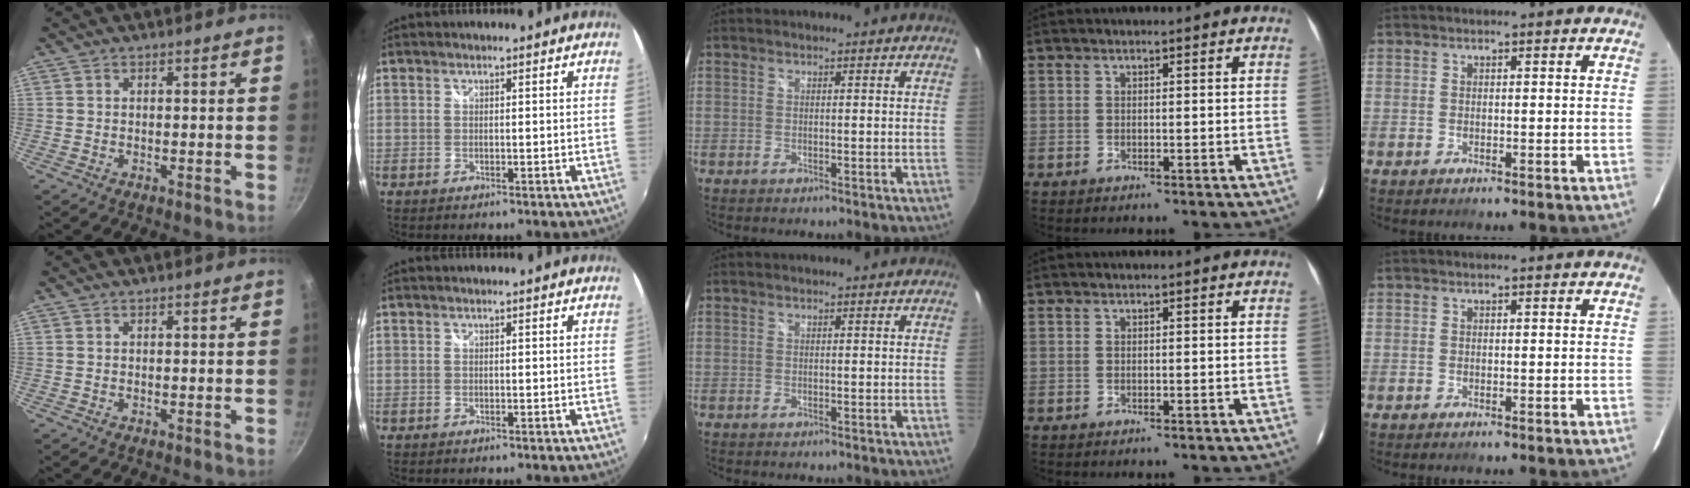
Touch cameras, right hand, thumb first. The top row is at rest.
{}